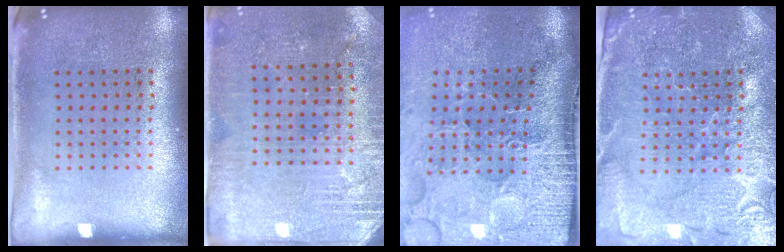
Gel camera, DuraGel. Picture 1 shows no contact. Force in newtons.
{"total": 2.8, "press": 2.7, "slide": 0.6}
{"total": 5.1, "press": 4.0, "slide": 3.1}
{"total": 4.0, "press": 3.8, "slide": 1.3}